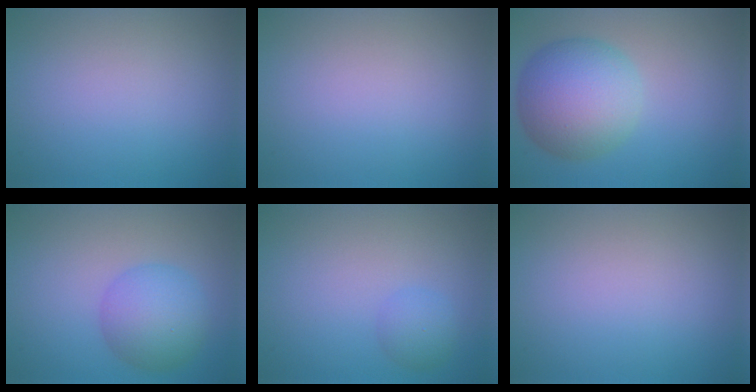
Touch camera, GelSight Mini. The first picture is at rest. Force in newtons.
{"total": 0.0}
{"total": 8.1, "press": 8.1, "slide": 0.2}
{"total": 4.9, "press": 4.9, "slide": 0.1}
{"total": 1.7, "press": 1.7, "slide": 0.0}
{"total": 0.0}